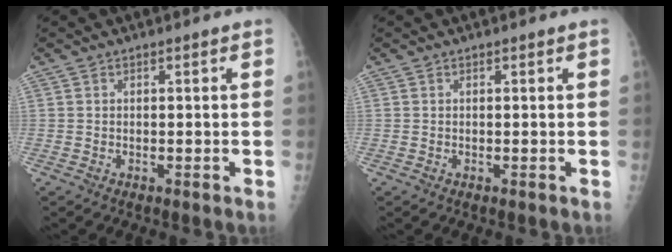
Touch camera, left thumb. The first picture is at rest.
{"total": 0.0}